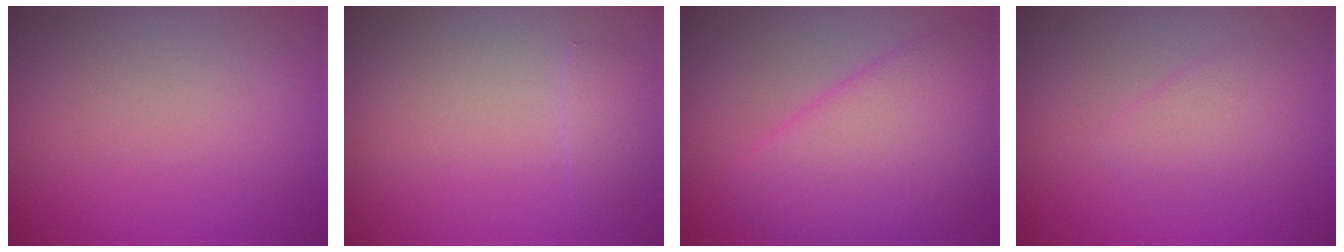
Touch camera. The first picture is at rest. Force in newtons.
{"total": 1.1, "press": 1.1, "slide": 0.2}
{"total": 6.8, "press": 6.8, "slide": 0.2}
{"total": 2.0, "press": 2.0, "slide": 0.1}